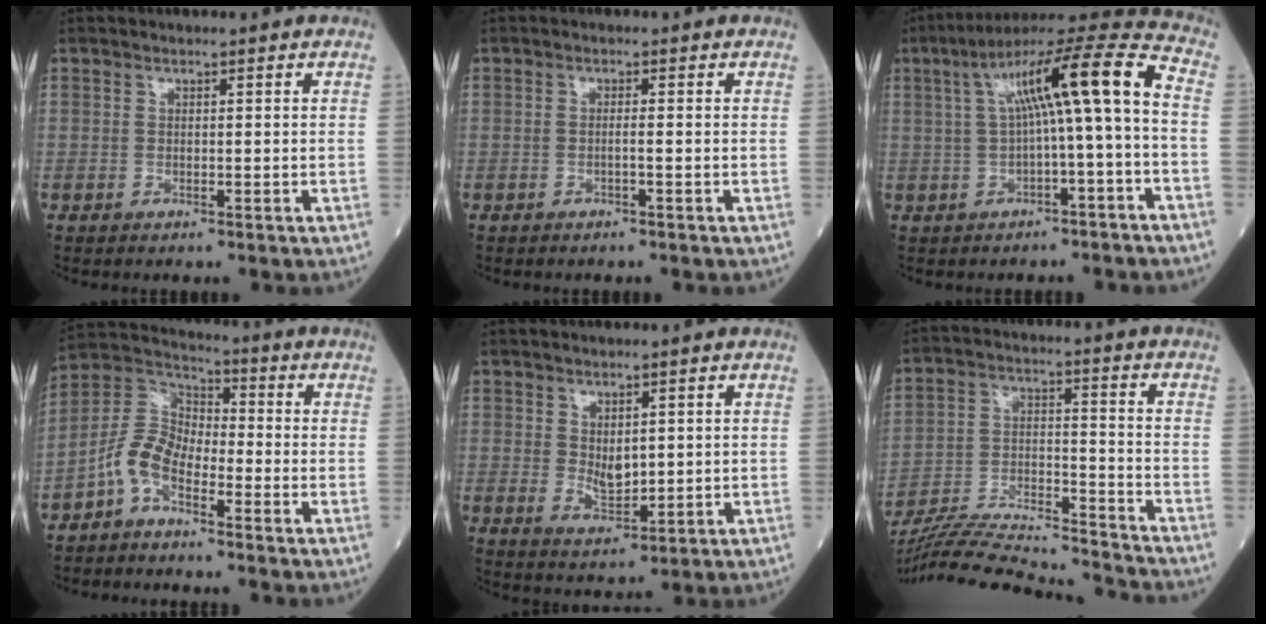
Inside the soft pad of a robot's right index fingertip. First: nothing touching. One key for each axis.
{"total": 0.9, "fx": -0.3, "fy": -0.2, "fz": 0.8, "tx": -0.014, "ty": 0.001, "tz": -0.006}
{"total": 13.4, "fx": 0.7, "fy": 0.6, "fz": 13.3, "tx": -0.210, "ty": 0.051, "tz": 0.013}
{"total": 7.0, "fx": -4.0, "fy": 3.5, "fz": 4.5, "tx": -0.104, "ty": 0.019, "tz": -0.091}
{"total": 4.0, "fx": 0.8, "fy": 2.0, "fz": 3.3, "tx": -0.059, "ty": -0.006, "tz": 0.025}
{"total": 20.0, "fx": -19.2, "fy": 0.4, "fz": 5.6, "tx": -0.123, "ty": -0.004, "tz": -0.309}